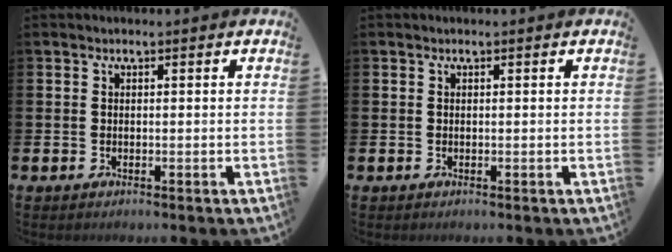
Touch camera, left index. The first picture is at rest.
{"total": 0.0}